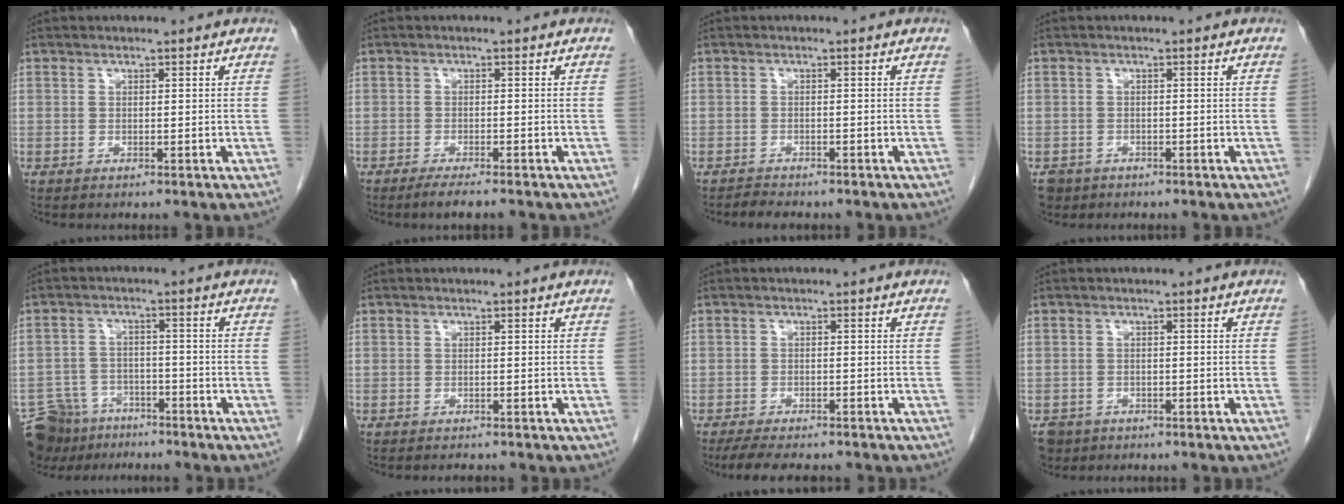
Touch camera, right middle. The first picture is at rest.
{"total": 3.5, "force": [-2.8, 0.2, 2.1], "torque": [-0.032, -0.006, -0.043]}
{"total": 1.8, "force": [-1.8, 0.4, 0.4], "torque": [-0.019, -0.007, -0.025]}
{"total": 3.2, "force": [-2.2, 2.3, 0.4], "torque": [-0.008, 0.001, -0.037]}
{"total": 9.3, "force": [-7.5, 5.1, 2.0], "torque": [-0.040, 0.011, -0.119]}
{"total": 0.9, "force": [-0.8, 0.0, 0.2], "torque": [-0.010, -0.005, -0.009]}
{"total": 7.5, "force": [-6.3, 2.1, 3.4], "torque": [-0.055, -0.012, -0.092]}
{"total": 3.9, "force": [-2.7, 2.8, 0.4], "torque": [-0.009, 0.001, -0.045]}